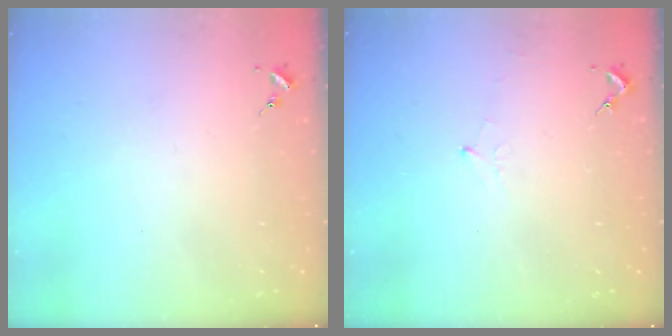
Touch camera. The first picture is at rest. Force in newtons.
{"total": 4.1, "press": 4.0, "slide": 0.6}